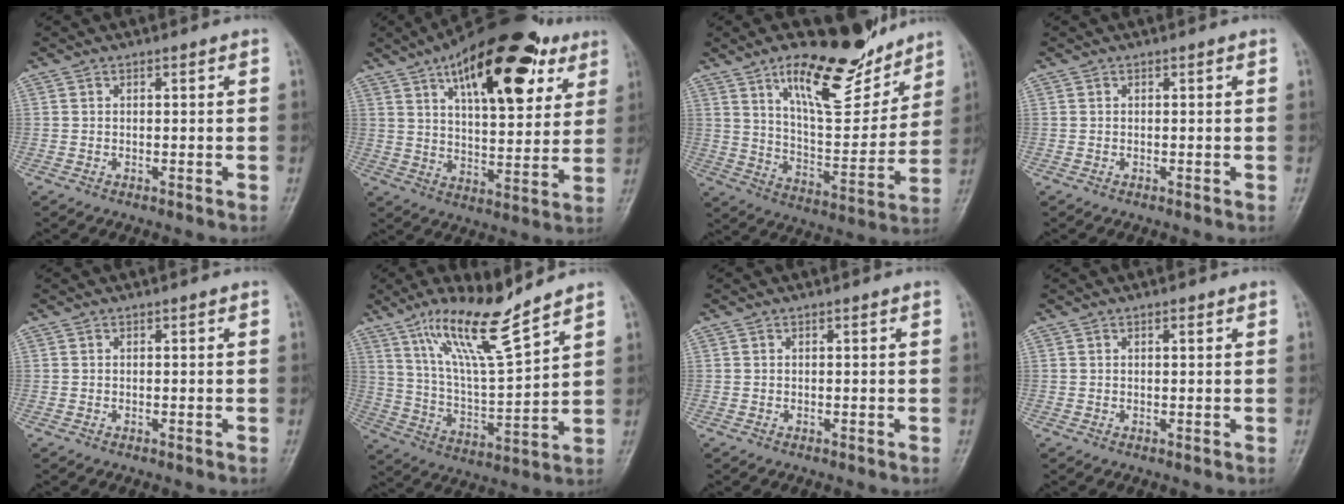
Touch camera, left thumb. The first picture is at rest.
{"total": 24.7, "force": [12.1, 10.8, 18.6], "torque": [-0.246, -0.021, 0.185]}
{"total": 19.7, "force": [13.3, 7.2, 12.7], "torque": [-0.148, -0.082, 0.223]}
{"total": 0.0}
{"total": 0.0}
{"total": 14.5, "force": [10.4, 1.9, 9.9], "torque": [-0.176, -0.064, 0.203]}
{"total": 0.0}
{"total": 0.9, "force": [0.5, 0.3, 0.7], "torque": [-0.011, 0.000, 0.007]}